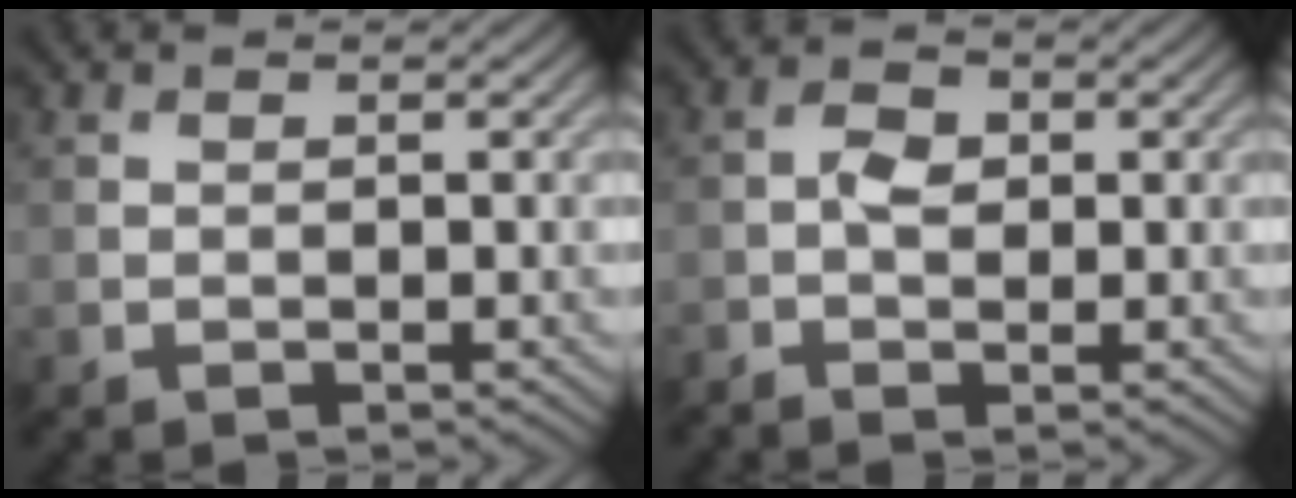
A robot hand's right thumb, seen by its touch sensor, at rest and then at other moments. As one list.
[{"total": 2.3, "force": [-0.5, 1.5, 1.7], "torque": [-0.036, 0.003, -0.014]}]